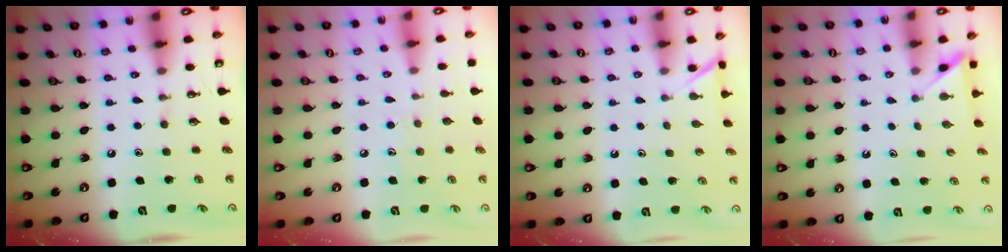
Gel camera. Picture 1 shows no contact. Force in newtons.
{"total": 5.4, "press": 5.4, "slide": 0.5}
{"total": 2.7, "press": 2.7, "slide": 0.3}
{"total": 3.0, "press": 3.0, "slide": 0.3}